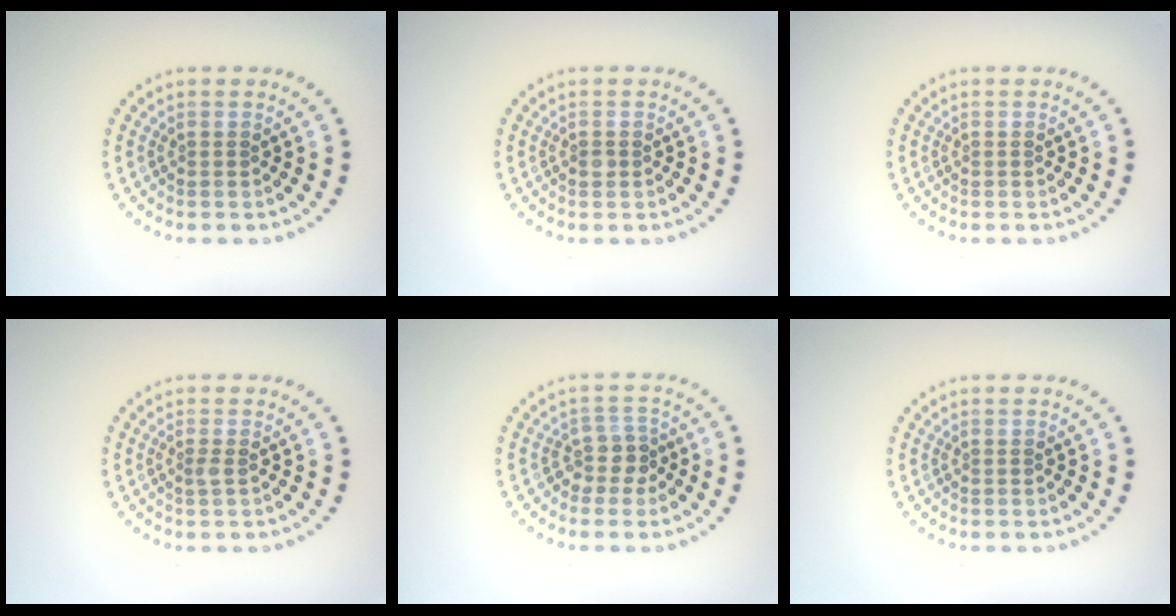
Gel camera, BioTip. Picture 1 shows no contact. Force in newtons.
{"total": 0.8, "press": 0.8, "slide": 0.1}
{"total": 0.0}
{"total": 0.6, "press": 0.5, "slide": 0.3}
{"total": 2.2, "press": 1.7, "slide": 1.4}
{"total": 0.0}